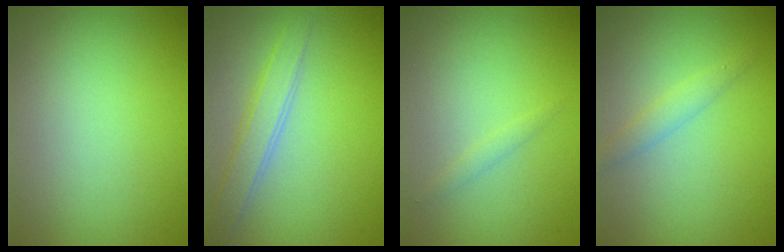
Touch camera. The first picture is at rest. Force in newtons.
{"total": 2.8, "press": 2.8, "slide": 0.1}
{"total": 0.8, "press": 0.8, "slide": 0.0}
{"total": 1.5, "press": 1.5, "slide": 0.1}